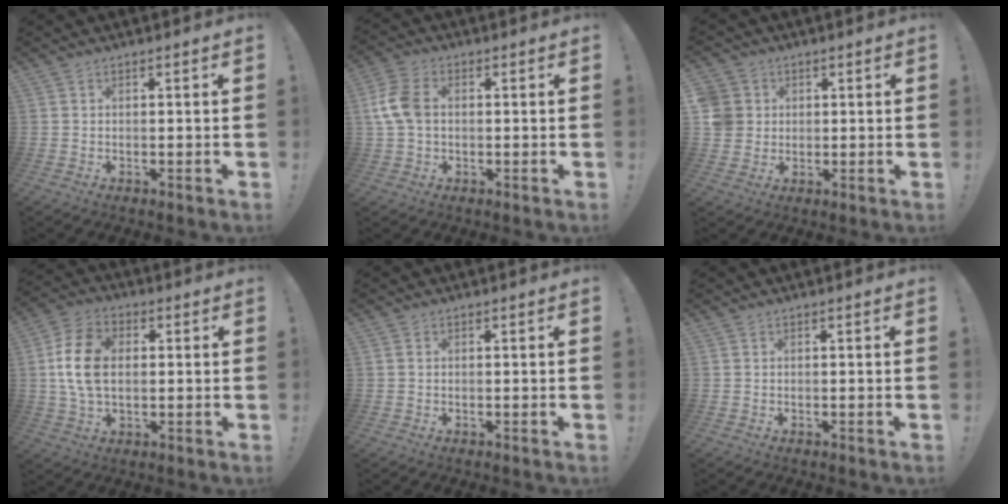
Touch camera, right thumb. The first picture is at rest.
{"total": 8.8, "force": [0.5, 5.9, 6.4], "torque": [-0.139, 0.006, 0.011]}
{"total": 6.6, "force": [1.2, 6.2, 1.9], "torque": [-0.051, -0.007, 0.023]}
{"total": 13.4, "force": [0.9, 9.0, 9.8], "torque": [-0.188, 0.007, 0.018]}
{"total": 0.0}
{"total": 0.0}